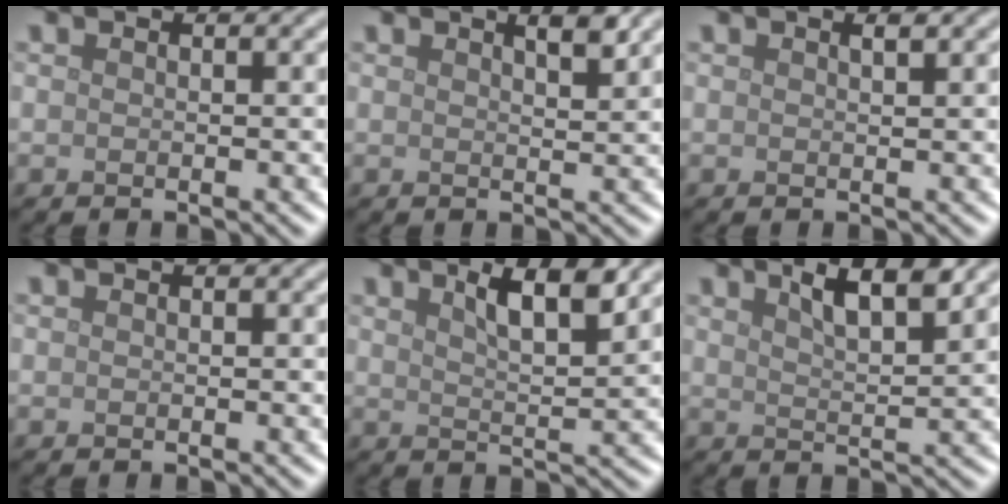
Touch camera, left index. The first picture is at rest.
{"total": 2.0, "force": [1.4, 0.4, 1.3], "torque": [-0.012, 0.004, 0.020]}
{"total": 0.7, "force": [0.5, 0.1, 0.5], "torque": [-0.008, 0.000, 0.008]}
{"total": 0.0}
{"total": 4.4, "force": [2.6, 0.9, 3.4], "torque": [-0.049, 0.003, 0.043]}
{"total": 4.5, "force": [3.0, 1.0, 3.2], "torque": [-0.046, 0.009, 0.048]}